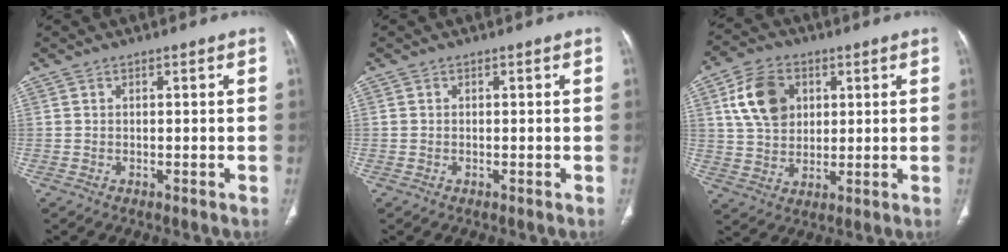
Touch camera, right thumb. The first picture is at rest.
{"total": 0.0}
{"total": 11.1, "force": [3.5, 8.2, 6.5], "torque": [-0.098, -0.004, 0.067]}